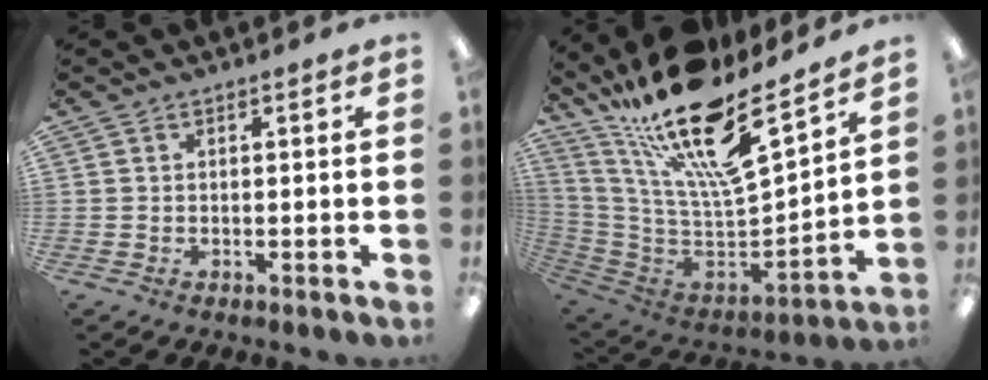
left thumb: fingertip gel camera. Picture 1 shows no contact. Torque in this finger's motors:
{"motor_torque": [2.18, -0.23, 1.95, -0.74, 0.44]}